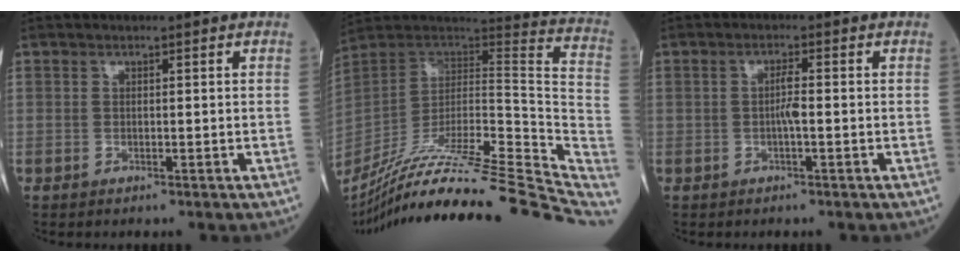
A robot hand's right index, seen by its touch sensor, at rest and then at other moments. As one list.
[{"total": 36.6, "force": [-30.7, 2.5, 19.9], "torque": [-0.228, -0.045, -0.448]}, {"total": 2.2, "force": [-0.4, 0.1, 2.2], "torque": [-0.039, 0.002, -0.008]}]